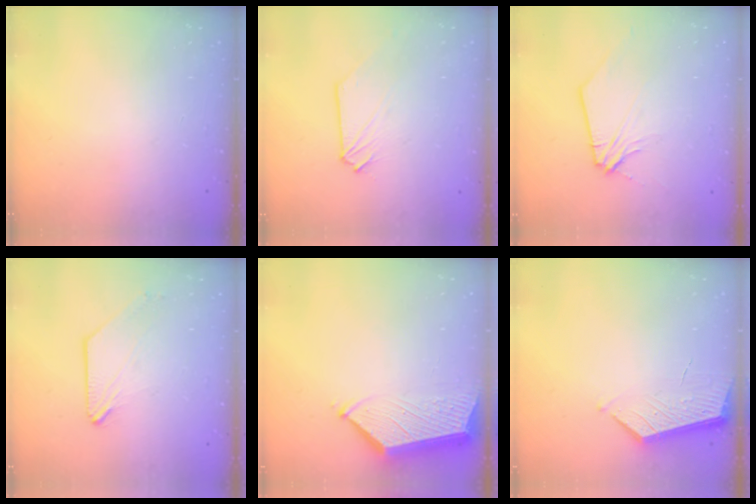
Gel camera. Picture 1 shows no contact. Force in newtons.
{"total": 0.0}
{"total": 2.9, "press": 2.8, "slide": 0.5}
{"total": 0.7, "press": 0.7, "slide": 0.1}
{"total": 5.8, "press": 5.8, "slide": 0.3}
{"total": 3.8, "press": 3.8, "slide": 0.4}